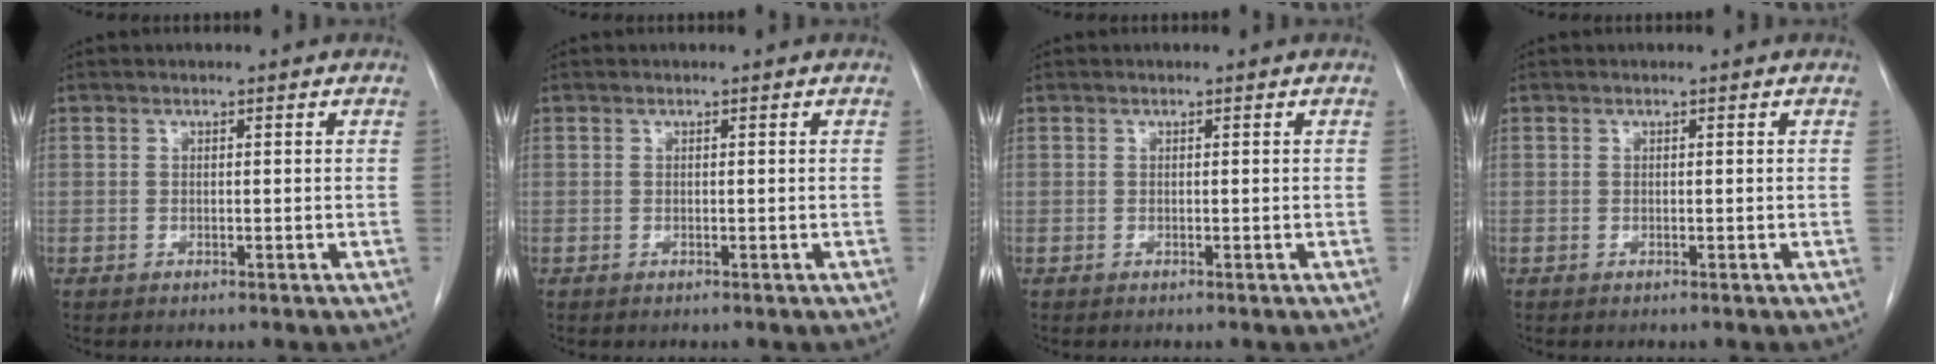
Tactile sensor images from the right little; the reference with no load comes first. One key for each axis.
{"total": 0.0}
{"total": 0.0}
{"total": 0.0}